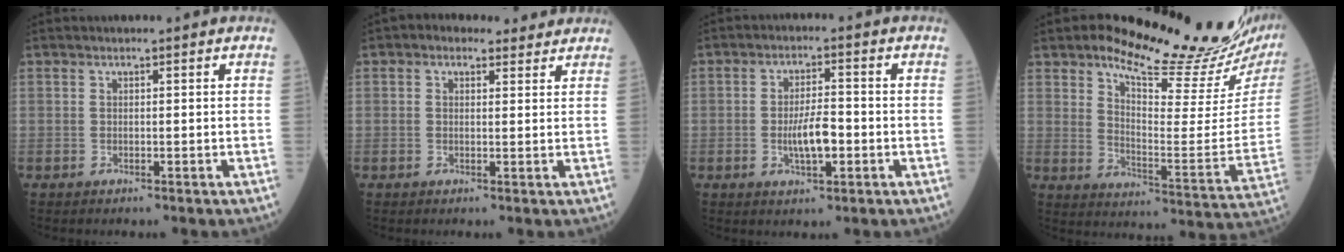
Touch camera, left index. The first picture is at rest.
{"total": 4.0, "force": [3.0, 2.3, 1.5], "torque": [-0.023, 0.025, 0.043]}
{"total": 5.4, "force": [-1.3, 1.6, 5.0], "torque": [-0.098, 0.002, -0.023]}
{"total": 20.4, "force": [17.6, 1.9, 10.2], "torque": [-0.152, -0.068, 0.236]}